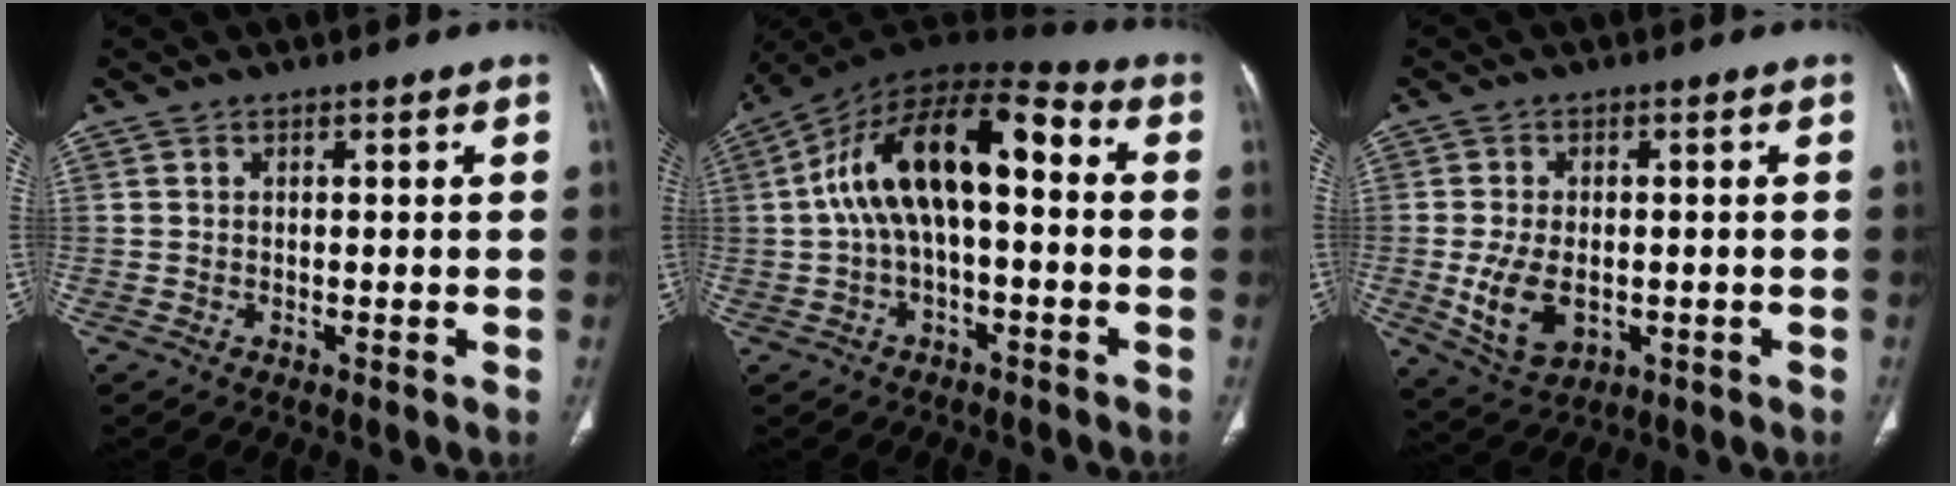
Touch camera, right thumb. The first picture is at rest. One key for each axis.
{"total": 16.7, "fx": 1.0, "fy": 7.9, "fz": 14.7, "tx": -0.253, "ty": 0.055, "tz": 0.008}
{"total": 8.7, "fx": -1.6, "fy": 5.5, "fz": 6.6, "tx": -0.120, "ty": -0.004, "tz": -0.013}